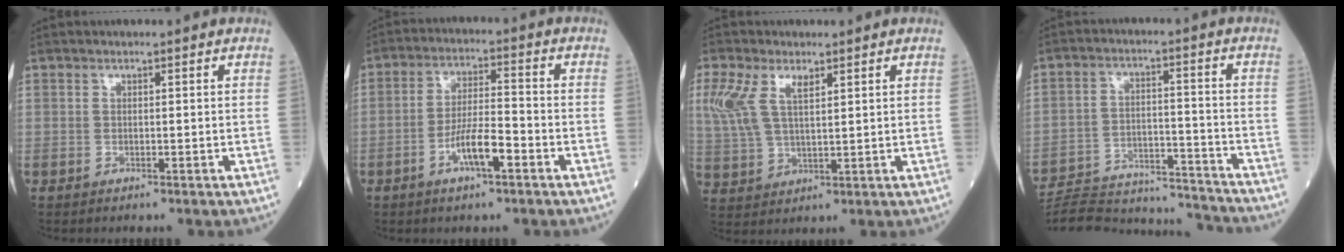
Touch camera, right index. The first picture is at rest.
{"total": 6.6, "force": [-3.2, 1.2, 5.7], "torque": [-0.114, 0.005, -0.056]}
{"total": 7.7, "force": [3.5, 3.2, 6.1], "torque": [-0.154, 0.021, 0.078]}
{"total": 19.9, "force": [-19.4, 2.1, 4.0], "torque": [-0.091, 0.006, -0.278]}